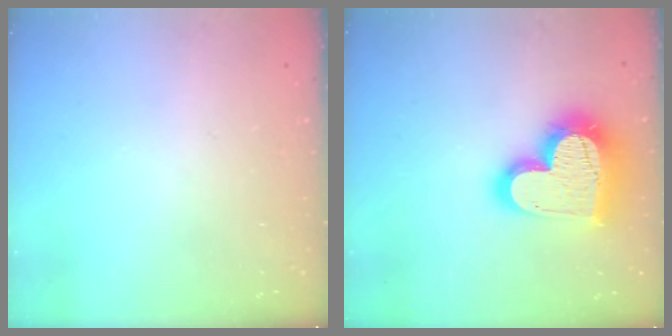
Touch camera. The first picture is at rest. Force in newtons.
{"total": 23.6, "press": 23.5, "slide": 2.1}